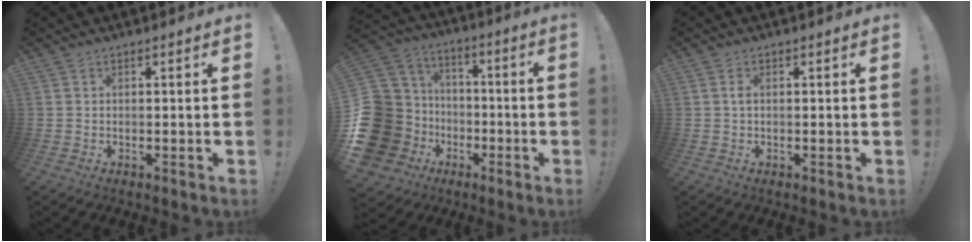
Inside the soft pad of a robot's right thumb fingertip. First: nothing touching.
{"total": 23.9, "force": [-5.5, 19.0, 13.3], "torque": [-0.260, 0.023, -0.035]}
{"total": 1.0, "force": [0.0, 0.5, 0.8], "torque": [-0.018, 0.004, -0.001]}